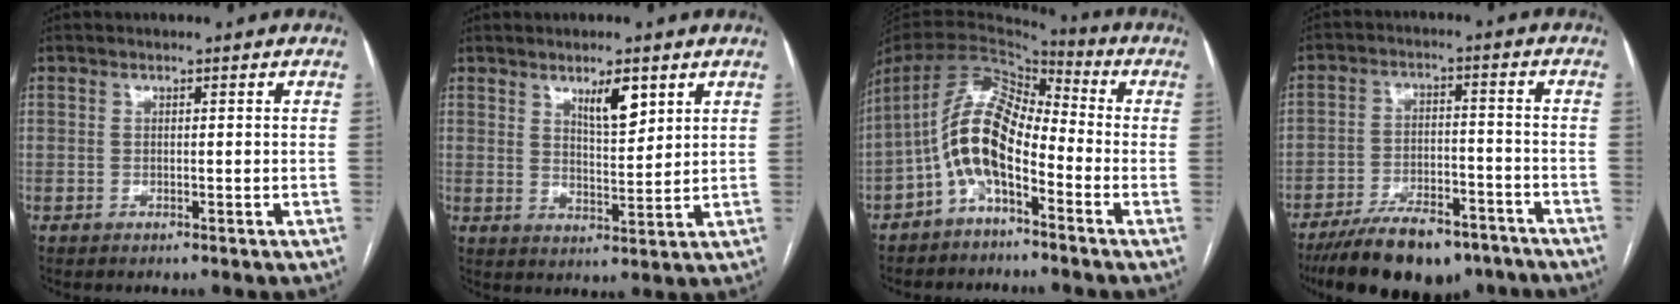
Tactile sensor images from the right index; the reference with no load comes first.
{"total": 5.5, "force": [3.3, 1.5, 4.2], "torque": [-0.073, -0.005, 0.058]}
{"total": 10.7, "force": [-3.8, 4.4, 9.0], "torque": [-0.191, 0.032, -0.073]}
{"total": 15.9, "force": [-12.4, 5.5, 8.3], "torque": [-0.128, 0.002, -0.194]}